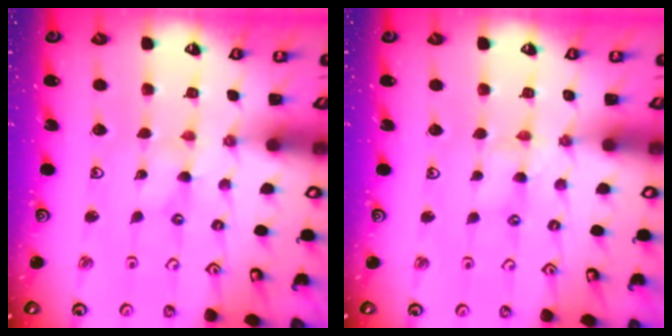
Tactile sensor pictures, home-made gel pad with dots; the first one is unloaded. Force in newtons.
{"total": 2.8, "press": 2.8, "slide": 0.4}